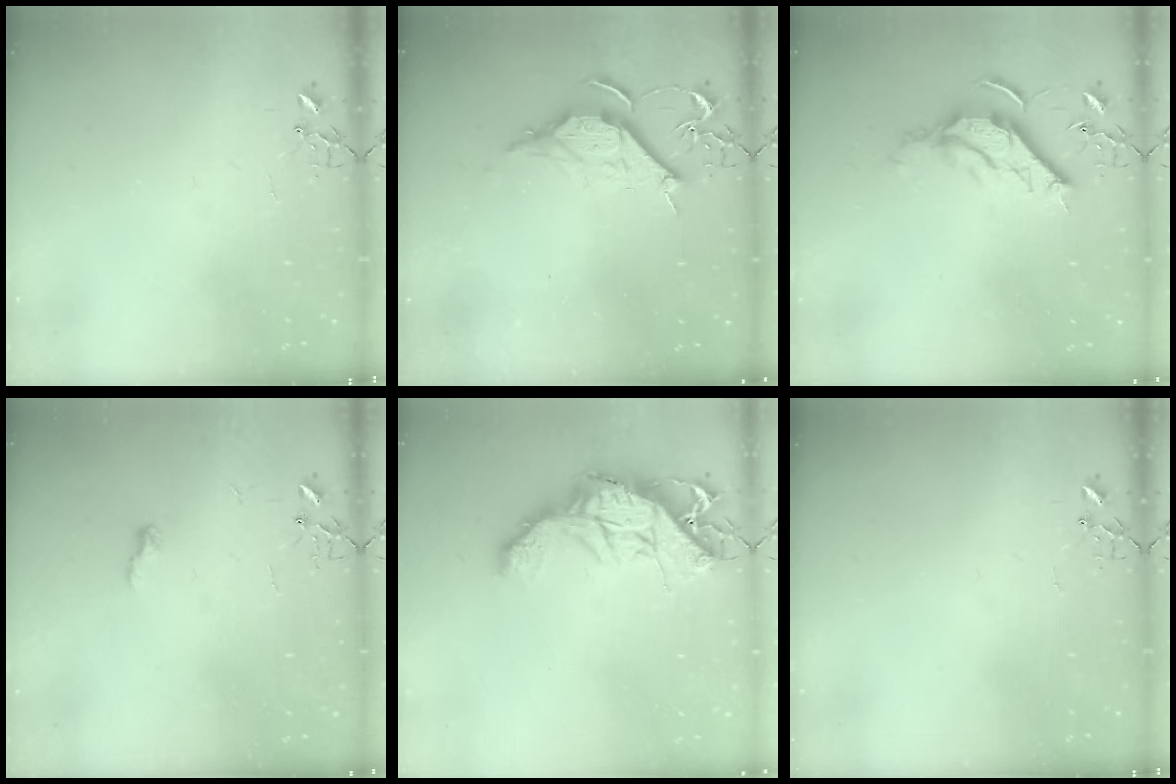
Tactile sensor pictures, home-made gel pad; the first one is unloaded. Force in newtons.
{"total": 10.7, "press": 10.7, "slide": 0.7}
{"total": 11.7, "press": 11.6, "slide": 1.3}
{"total": 5.9, "press": 5.9, "slide": 0.4}
{"total": 16.1, "press": 16.0, "slide": 1.6}
{"total": 0.0}